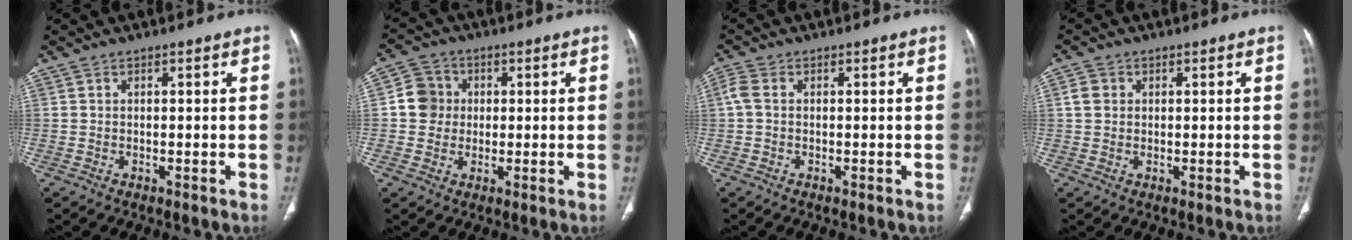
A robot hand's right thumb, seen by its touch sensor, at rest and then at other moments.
{"total": 6.1, "force": [0.4, 5.8, 1.9], "torque": [-0.011, 0.009, 0.000]}
{"total": 2.5, "force": [0.1, 1.6, 1.9], "torque": [-0.053, 0.008, -0.003]}
{"total": 2.6, "force": [0.5, 2.3, 1.2], "torque": [-0.015, 0.006, 0.007]}